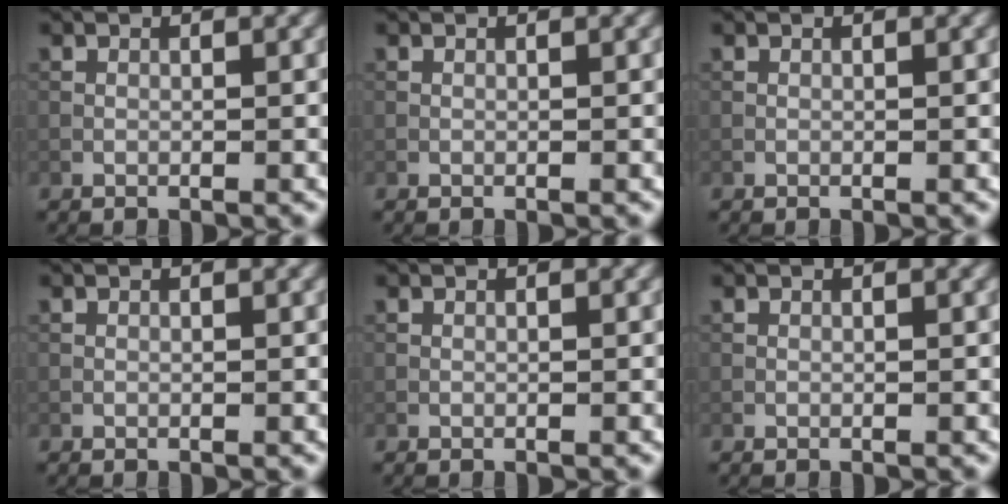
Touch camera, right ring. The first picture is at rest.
{"total": 0.0}
{"total": 0.0}
{"total": 0.0}
{"total": 0.0}
{"total": 0.0}